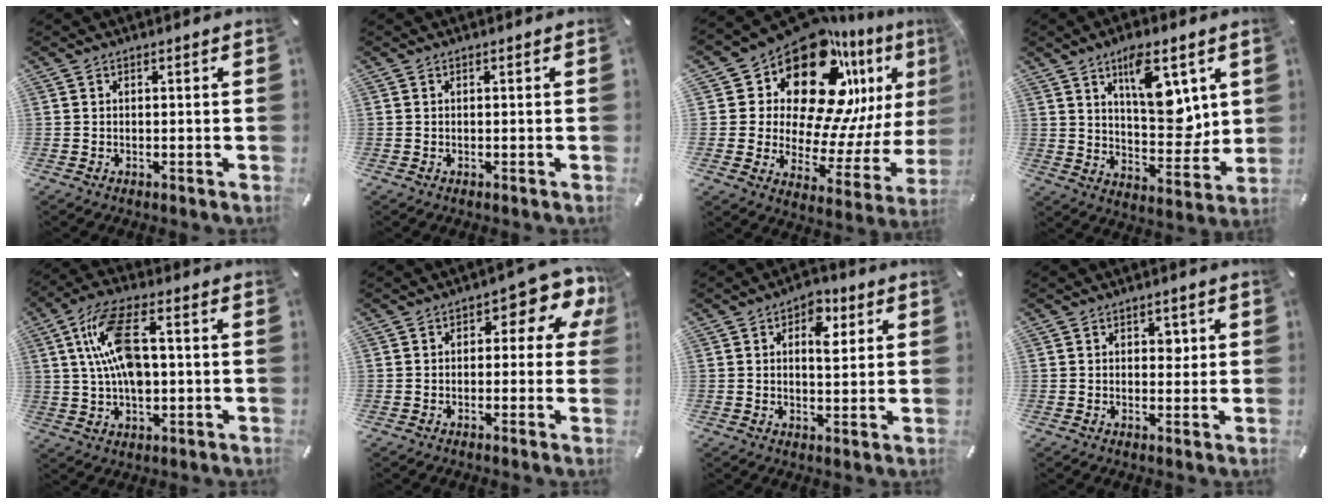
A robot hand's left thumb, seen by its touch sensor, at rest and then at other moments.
{"total": 0.0}
{"total": 23.4, "force": [14.2, 12.7, 13.5], "torque": [-0.214, -0.126, 0.239]}
{"total": 14.2, "force": [6.3, 7.0, 10.6], "torque": [-0.137, -0.032, 0.108]}
{"total": 12.9, "force": [1.5, 6.7, 11.0], "torque": [-0.230, 0.004, 0.027]}
{"total": 8.2, "force": [2.7, 4.0, 6.6], "torque": [-0.081, -0.022, 0.039]}
{"total": 7.1, "force": [2.4, 4.3, 5.1], "torque": [-0.044, -0.012, 0.030]}
{"total": 2.9, "force": [0.7, 2.1, 1.9], "torque": [-0.008, -0.004, 0.001]}